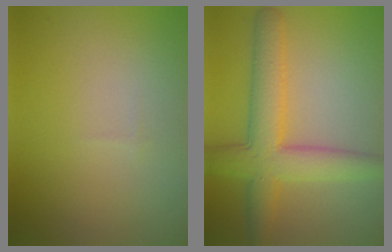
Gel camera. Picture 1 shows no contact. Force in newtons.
{"total": 6.2, "press": 6.2, "slide": 0.2}